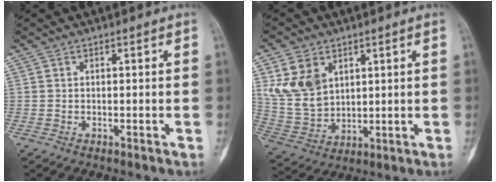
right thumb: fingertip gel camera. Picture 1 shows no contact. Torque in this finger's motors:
{"motor_torque": [0.36, 0.53, -0.01, 0.13, -0.05]}